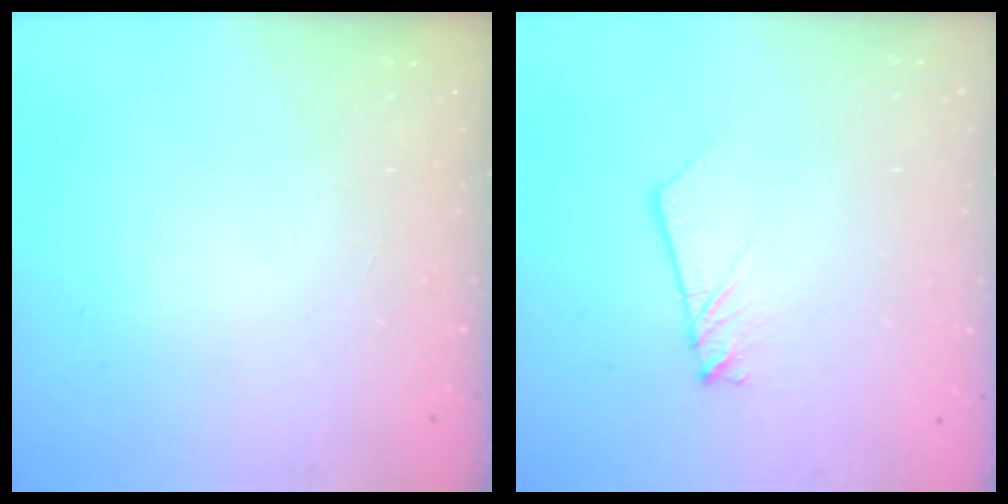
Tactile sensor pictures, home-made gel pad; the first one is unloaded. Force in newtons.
{"total": 2.5, "press": 2.5, "slide": 0.1}